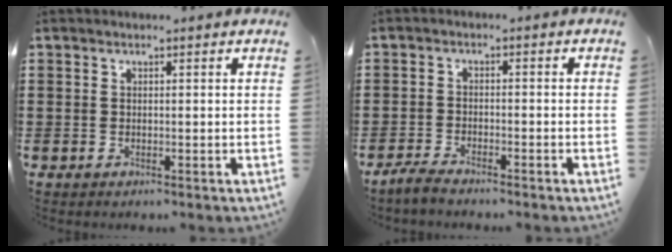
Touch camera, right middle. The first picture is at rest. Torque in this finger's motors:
{"motor_torque": [0.53, -0.49, 0.00, 0.04]}